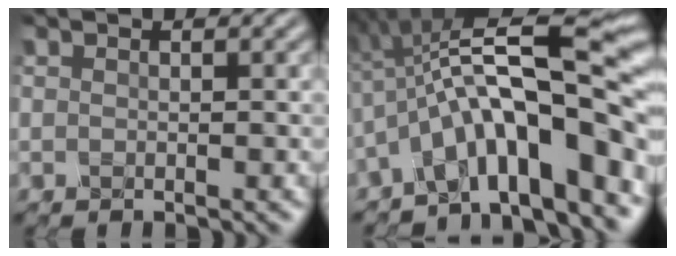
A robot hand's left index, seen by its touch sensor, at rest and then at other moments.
{"total": 12.9, "force": [-3.7, 3.7, 11.8], "torque": [-0.170, 0.021, -0.068]}